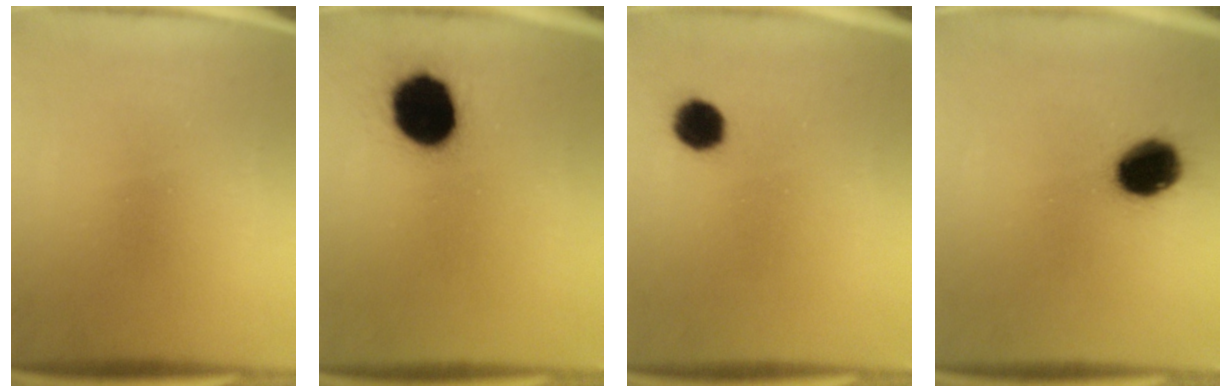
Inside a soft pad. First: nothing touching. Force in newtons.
{"total": 15.9}
{"total": 5.4}
{"total": 11.8}